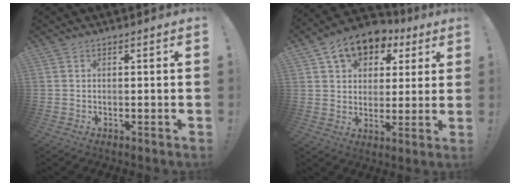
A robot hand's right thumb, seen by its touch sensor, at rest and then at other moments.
{"total": 11.7, "force": [6.6, 8.1, 5.2], "torque": [-0.088, -0.032, 0.126]}